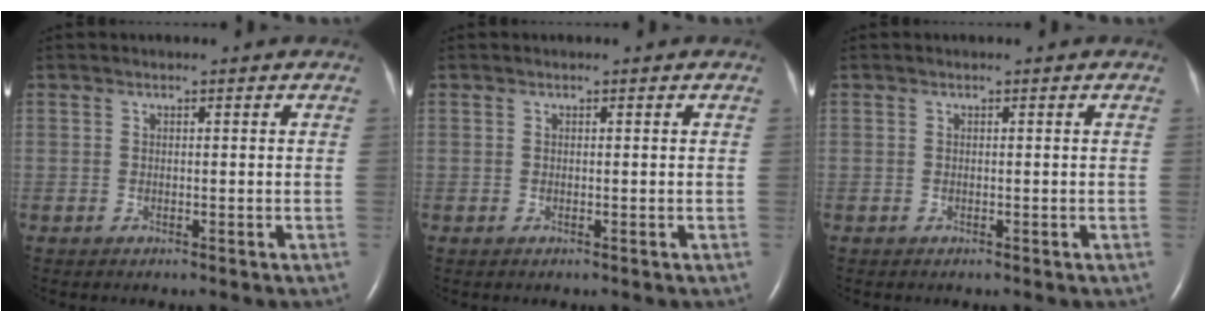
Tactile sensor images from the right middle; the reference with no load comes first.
{"total": 0.0}
{"total": 0.0}